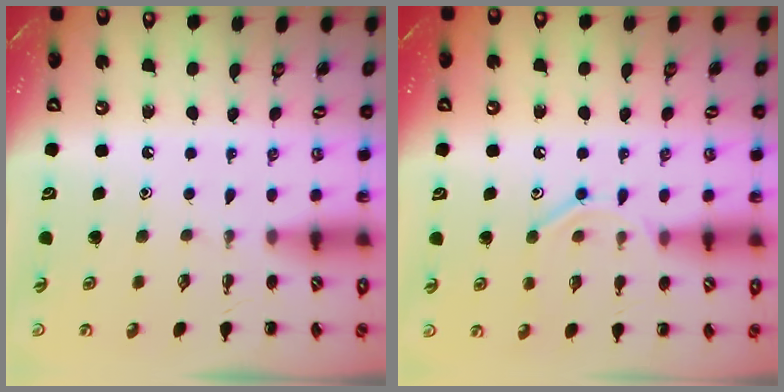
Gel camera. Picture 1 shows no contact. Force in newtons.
{"total": 8.4, "press": 8.4, "slide": 1.0}